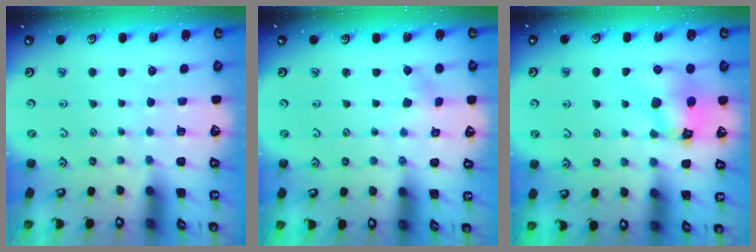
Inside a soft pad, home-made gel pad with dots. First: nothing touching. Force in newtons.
{"total": 2.3, "press": 2.3, "slide": 0.4}
{"total": 12.9, "press": 12.8, "slide": 1.7}